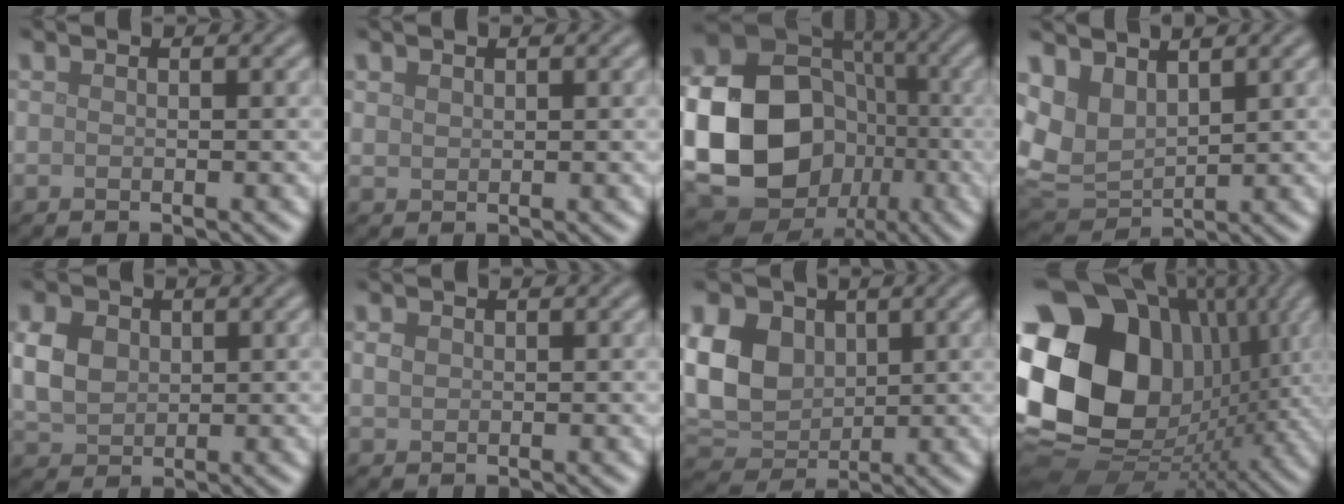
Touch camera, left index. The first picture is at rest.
{"total": 0.9, "force": [0.6, 0.5, 0.2], "torque": [-0.005, 0.000, 0.015]}
{"total": 20.8, "force": [-3.3, 18.1, 9.7], "torque": [-0.210, -0.029, -0.078]}
{"total": 5.7, "force": [2.1, 3.9, 3.6], "torque": [-0.099, -0.007, 0.045]}
{"total": 4.5, "force": [0.9, 3.5, 2.7], "torque": [-0.071, 0.006, 0.014]}
{"total": 0.9, "force": [0.2, 0.8, 0.4], "torque": [-0.008, 0.002, 0.002]}
{"total": 9.1, "force": [2.1, 6.8, 5.7], "torque": [-0.145, 0.013, 0.028]}
{"total": 20.4, "force": [2.7, 15.8, 12.7], "torque": [-0.278, 0.008, 0.066]}